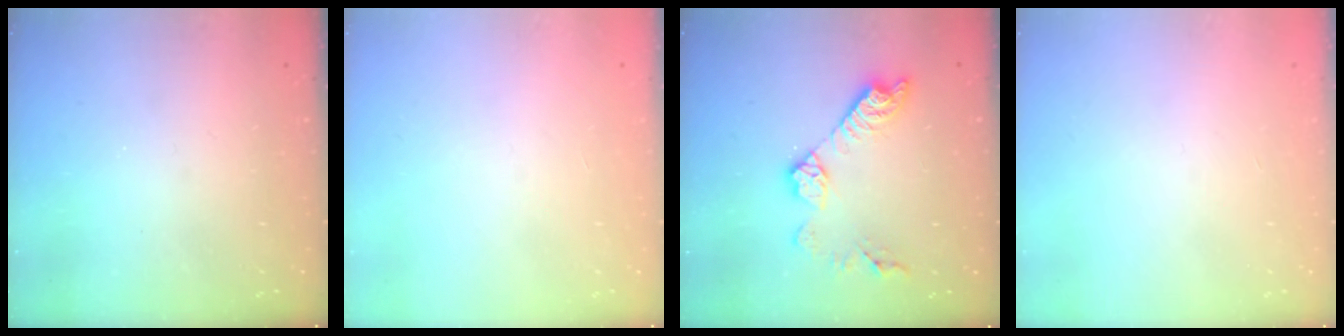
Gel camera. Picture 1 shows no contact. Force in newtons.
{"total": 0.0}
{"total": 12.3, "press": 12.2, "slide": 0.6}
{"total": 0.0}